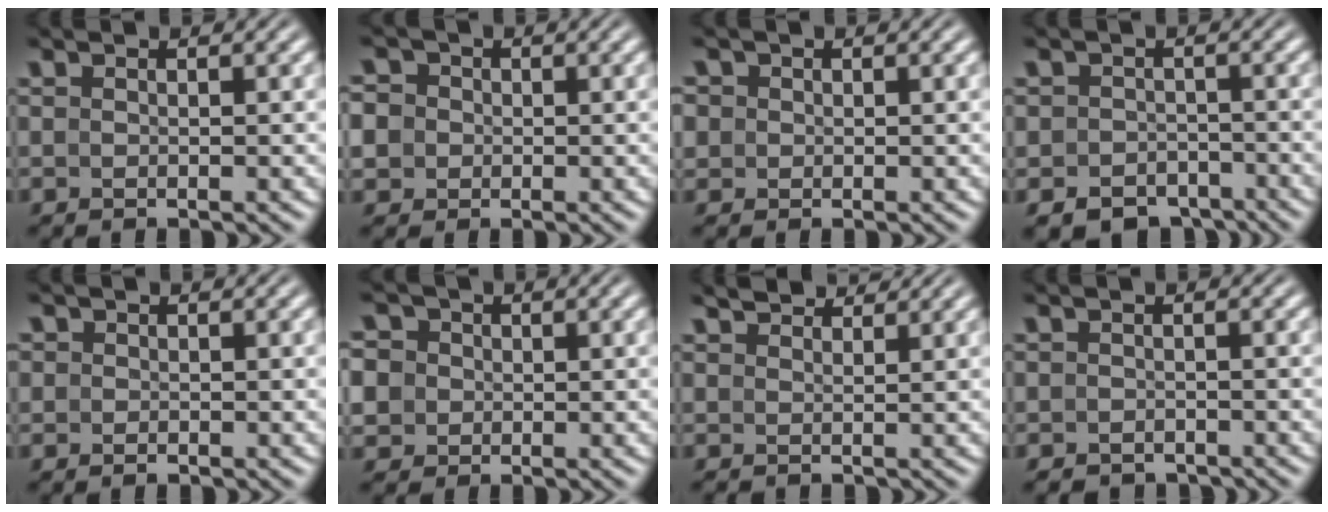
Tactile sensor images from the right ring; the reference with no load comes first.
{"total": 5.6, "force": [0.0, 5.2, 2.0], "torque": [-0.055, -0.009, -0.006]}
{"total": 3.3, "force": [0.3, 3.1, 1.1], "torque": [-0.032, -0.006, 0.004]}
{"total": 6.8, "force": [-4.9, 4.5, 1.2], "torque": [-0.009, -0.021, -0.079]}
{"total": 1.2, "force": [-0.2, 1.2, 0.2], "torque": [-0.005, -0.004, -0.002]}
{"total": 6.6, "force": [0.2, 6.1, 2.6], "torque": [-0.068, -0.013, 0.002]}
{"total": 2.0, "force": [2.0, 0.1, 0.3], "torque": [0.003, -0.005, 0.044]}
{"total": 2.4, "force": [-2.3, 0.8, -0.2], "torque": [0.001, -0.019, -0.029]}